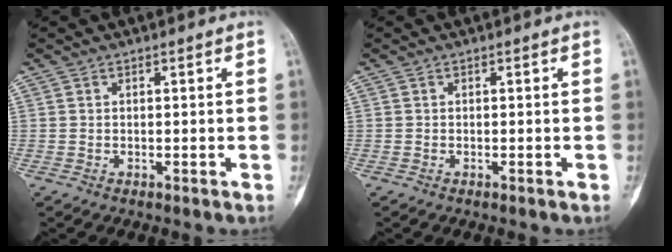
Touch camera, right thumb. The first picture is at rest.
{"total": 0.0}